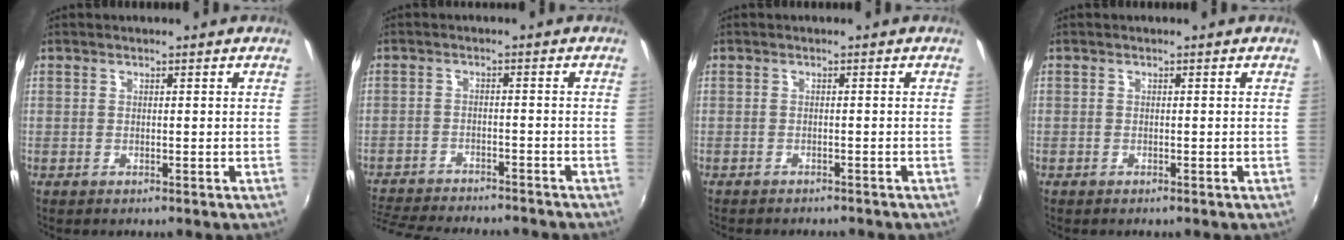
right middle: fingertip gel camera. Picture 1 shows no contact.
{"total": 14.6, "force": [-13.0, 3.1, 5.9], "torque": [-0.133, -0.019, -0.194]}
{"total": 3.3, "force": [-3.0, 0.7, 1.1], "torque": [-0.028, -0.012, -0.044]}
{"total": 0.6, "force": [-0.4, 0.4, 0.0], "torque": [-0.001, 0.002, -0.007]}